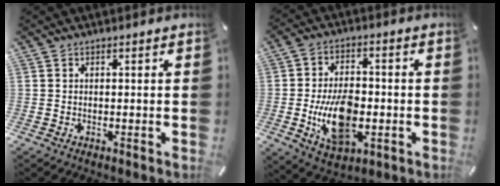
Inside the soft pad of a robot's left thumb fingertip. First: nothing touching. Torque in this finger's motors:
{"motor_torque": [0.02, 2.00, 1.59, 0.14, 0.39]}